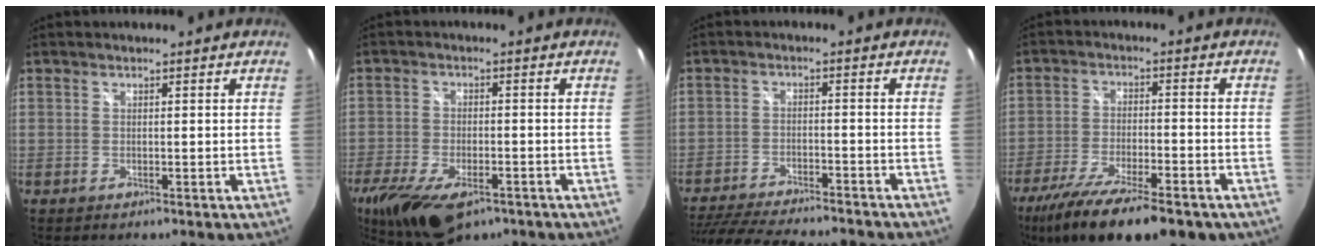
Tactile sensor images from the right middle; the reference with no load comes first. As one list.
[{"total": 16.4, "force": [-10.0, 7.5, 10.6], "torque": [-0.239, -0.045, -0.161]}, {"total": 19.1, "force": [-16.6, 3.9, 8.6], "torque": [-0.174, -0.028, -0.249]}, {"total": 19.3, "force": [-13.9, 5.8, 12.1], "torque": [-0.236, -0.053, -0.222]}]